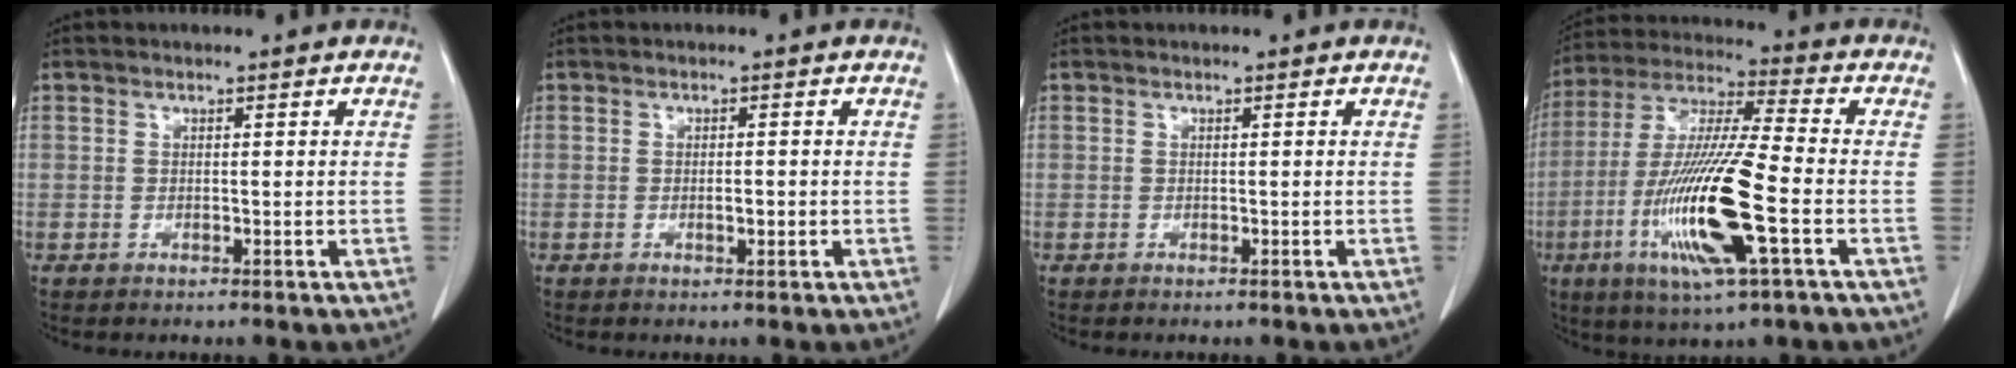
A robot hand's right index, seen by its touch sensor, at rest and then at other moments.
{"total": 1.2, "force": [-0.3, 0.4, 1.1], "torque": [-0.020, 0.000, -0.006]}
{"total": 0.0}
{"total": 17.5, "force": [-5.2, 1.0, 16.7], "torque": [-0.344, -0.020, -0.098]}